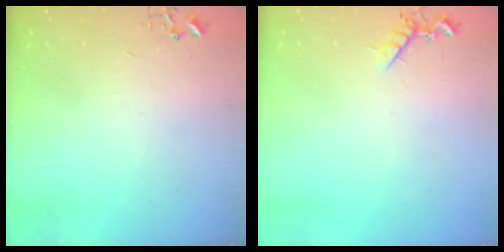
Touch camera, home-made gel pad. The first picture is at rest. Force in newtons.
{"total": 7.0, "press": 6.9, "slide": 1.1}